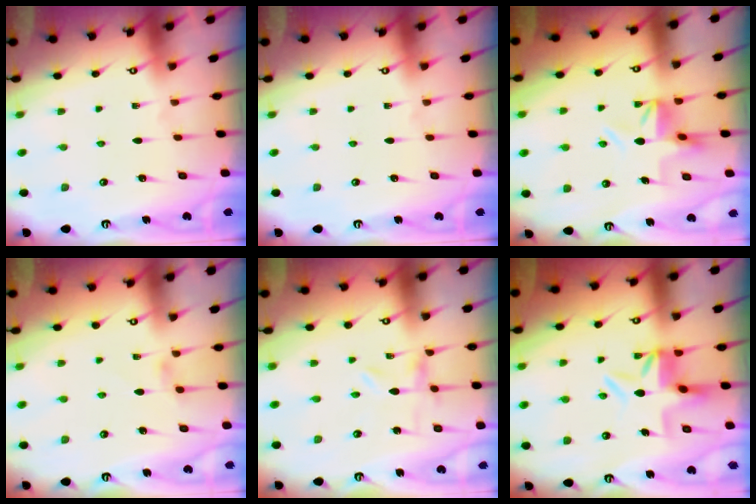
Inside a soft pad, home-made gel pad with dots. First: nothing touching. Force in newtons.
{"total": 0.0}
{"total": 5.9, "press": 5.9, "slide": 0.1}
{"total": 1.3, "press": 1.3, "slide": 0.3}
{"total": 0.0}
{"total": 5.9, "press": 5.4, "slide": 2.4}